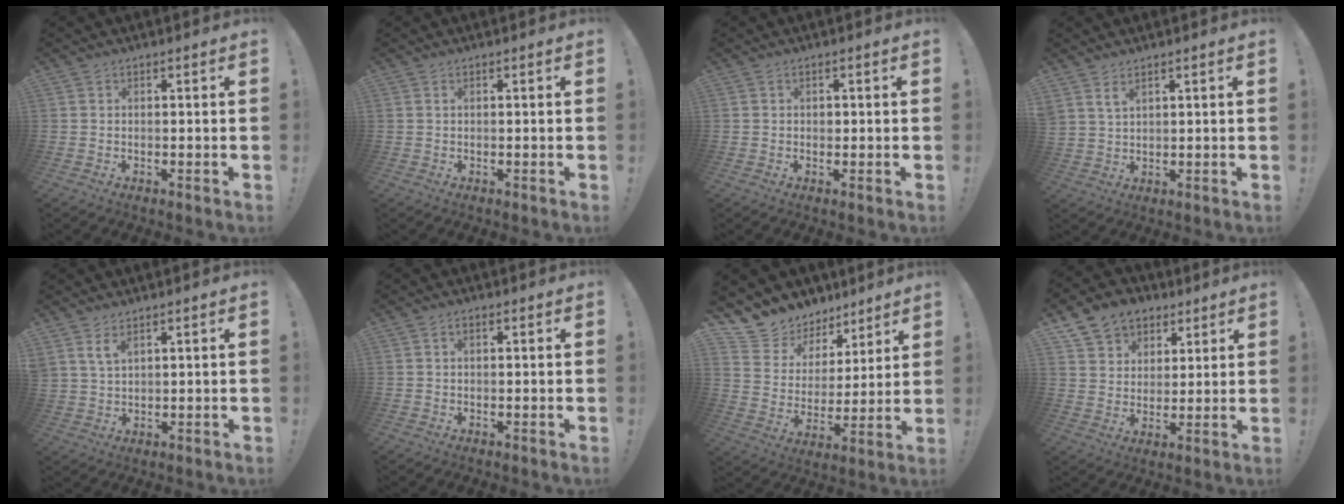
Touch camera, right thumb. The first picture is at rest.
{"total": 0.5, "force": [0.4, 0.1, 0.4], "torque": [-0.010, 0.001, 0.008]}
{"total": 0.8, "force": [-0.1, 0.8, 0.2], "torque": [-0.002, 0.002, -0.002]}
{"total": 3.6, "force": [2.7, 1.6, 1.8], "torque": [-0.028, -0.017, 0.049]}
{"total": 4.5, "force": [3.2, 1.9, 2.5], "torque": [-0.043, -0.018, 0.059]}
{"total": 1.4, "force": [0.6, 0.7, 1.0], "torque": [-0.015, 0.000, 0.009]}
{"total": 9.8, "force": [7.5, 6.4, 0.7], "torque": [-0.026, -0.067, 0.145]}
{"total": 11.4, "force": [6.3, 8.9, 3.3], "torque": [-0.046, -0.034, 0.126]}